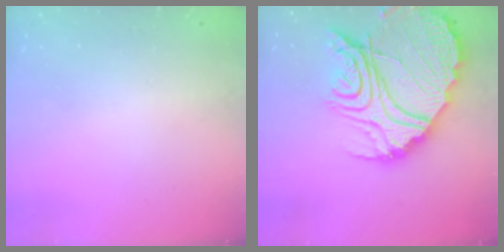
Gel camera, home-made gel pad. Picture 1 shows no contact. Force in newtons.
{"total": 27.7, "press": 27.6, "slide": 2.4}